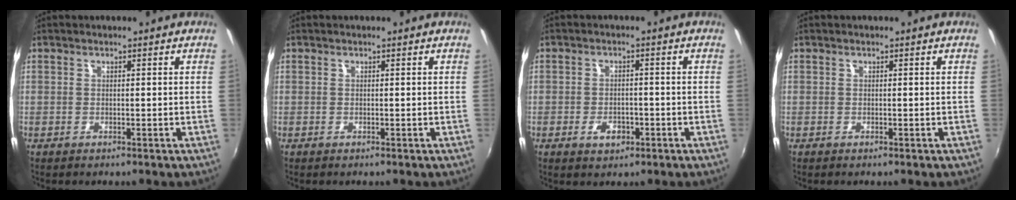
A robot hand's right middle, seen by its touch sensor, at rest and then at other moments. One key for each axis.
{"total": 0.0}
{"total": 4.2, "fx": -2.5, "fy": 1.8, "fz": 2.9, "tx": -0.065, "ty": -0.003, "tz": -0.043}
{"total": 0.0}